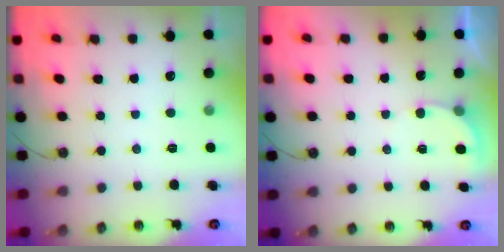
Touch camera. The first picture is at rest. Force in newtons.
{"total": 3.2, "press": 3.2, "slide": 0.3}